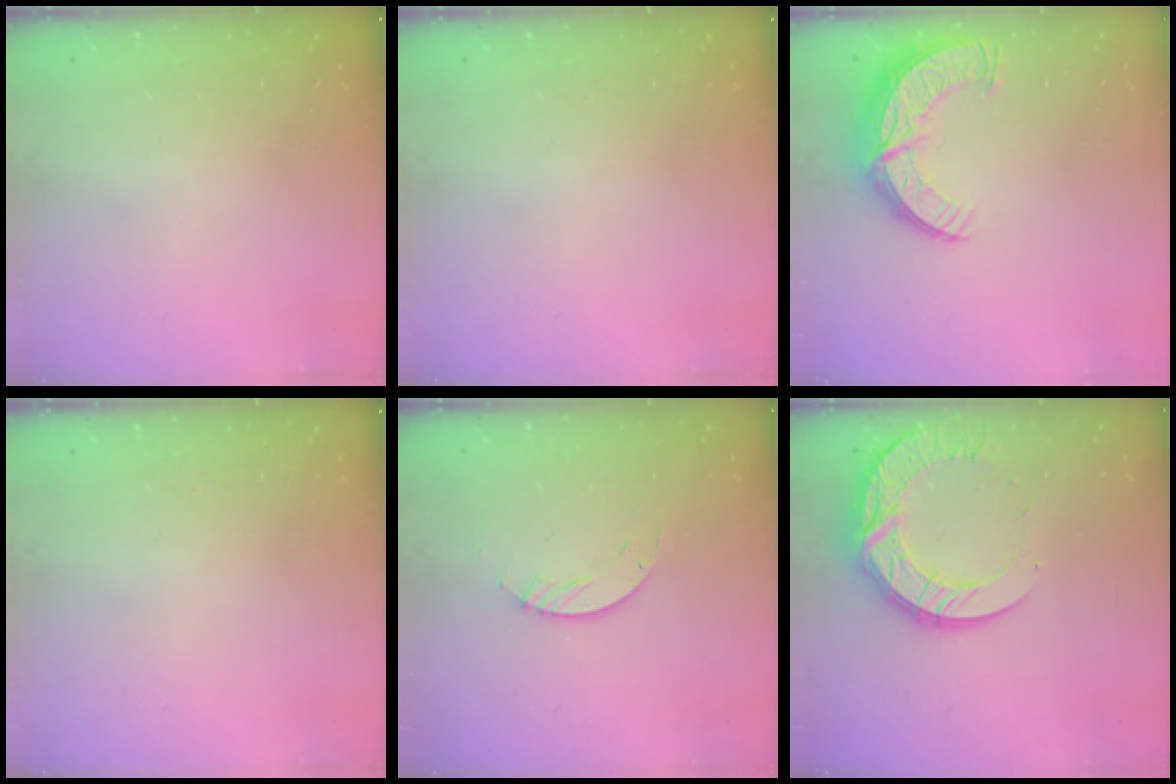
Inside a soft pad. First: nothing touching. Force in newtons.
{"total": 0.0}
{"total": 11.7, "press": 11.7, "slide": 0.9}
{"total": 0.0}
{"total": 4.0, "press": 4.0, "slide": 0.3}
{"total": 17.3, "press": 17.2, "slide": 1.5}